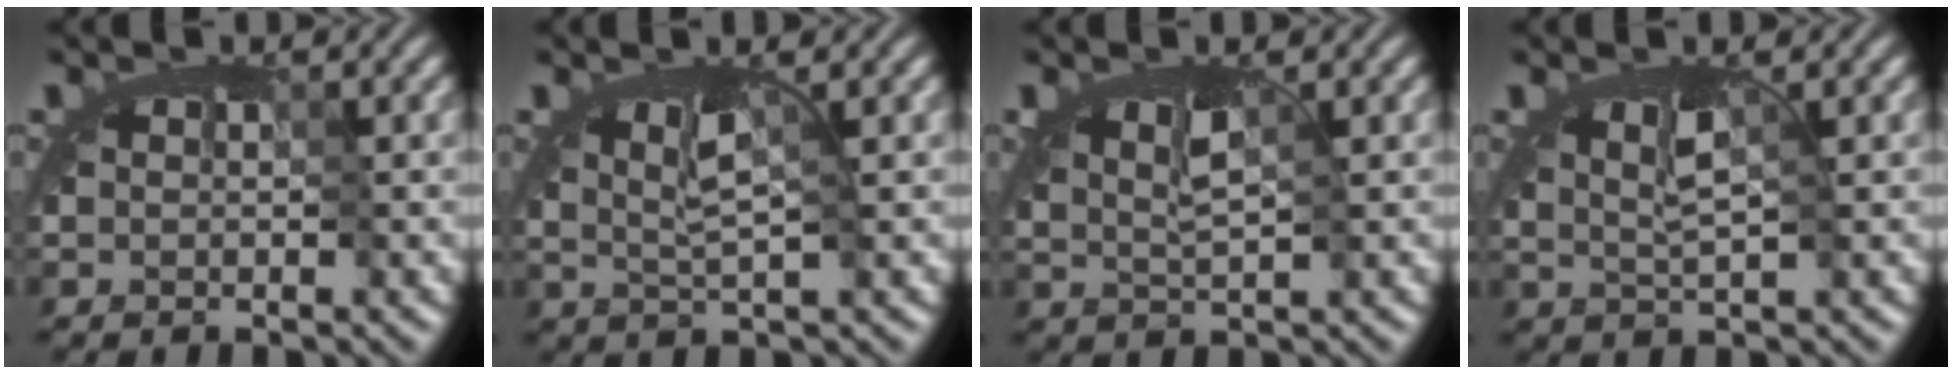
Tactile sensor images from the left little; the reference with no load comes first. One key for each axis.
{"total": 1.7, "fx": 0.2, "fy": 0.3, "fz": 1.7, "tx": -0.023, "ty": -0.001, "tz": 0.001}
{"total": 1.6, "fx": 0.5, "fy": 0.6, "fz": 1.5, "tx": -0.019, "ty": 0.003, "tz": 0.002}
{"total": 1.5, "fx": 0.2, "fy": 0.4, "fz": 1.5, "tx": -0.019, "ty": 0.002, "tz": -0.002}